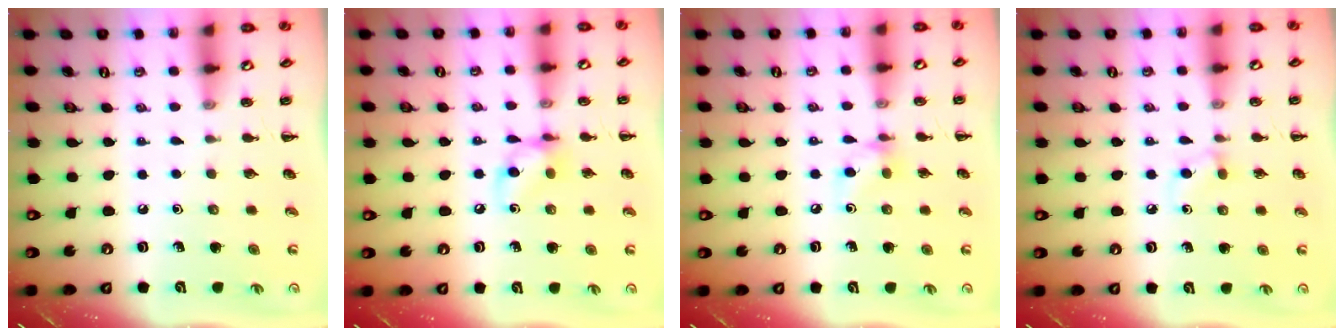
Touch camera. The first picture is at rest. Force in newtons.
{"total": 7.8, "press": 7.7, "slide": 0.9}
{"total": 6.5, "press": 6.4, "slide": 1.1}
{"total": 4.5, "press": 4.2, "slide": 1.6}